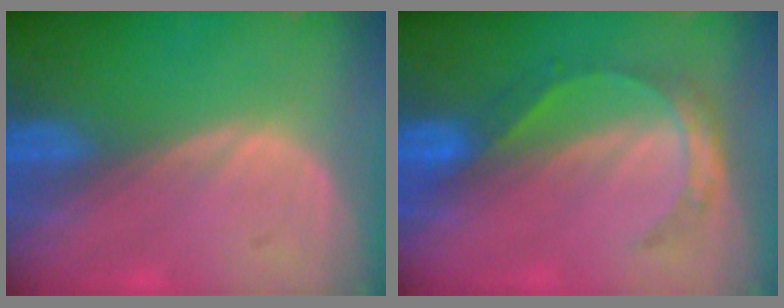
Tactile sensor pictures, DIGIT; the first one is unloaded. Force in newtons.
{"total": 5.5, "press": 4.7, "slide": 2.7}